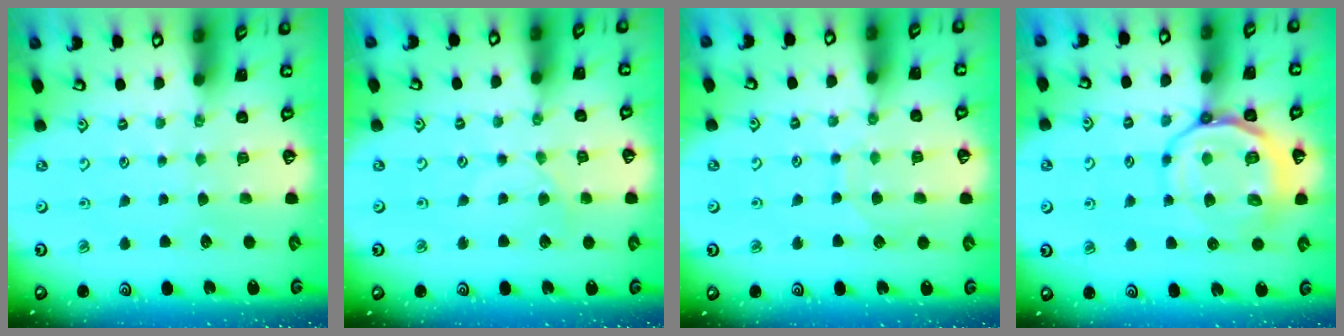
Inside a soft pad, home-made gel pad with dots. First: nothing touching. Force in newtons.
{"total": 1.5, "press": 1.5, "slide": 0.4}
{"total": 6.2, "press": 6.1, "slide": 0.5}
{"total": 12.4, "press": 12.1, "slide": 2.3}